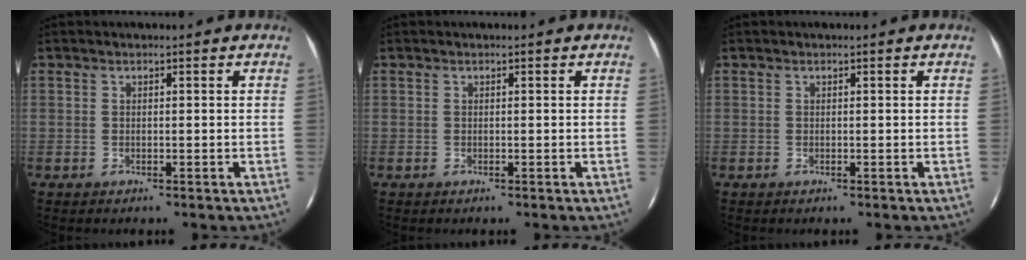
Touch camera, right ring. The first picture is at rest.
{"total": 0.0}
{"total": 0.0}